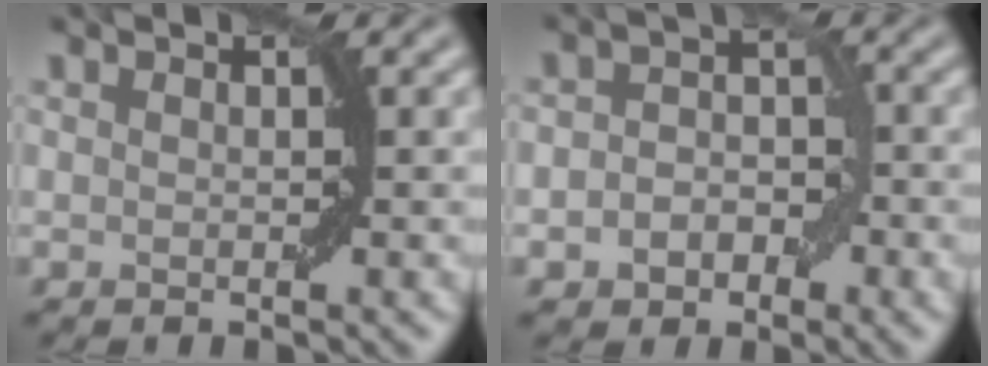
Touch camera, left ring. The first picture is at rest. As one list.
[{"total": 3.5, "force": [-1.3, 2.7, 1.8], "torque": [-0.007, 0.001, -0.031]}]